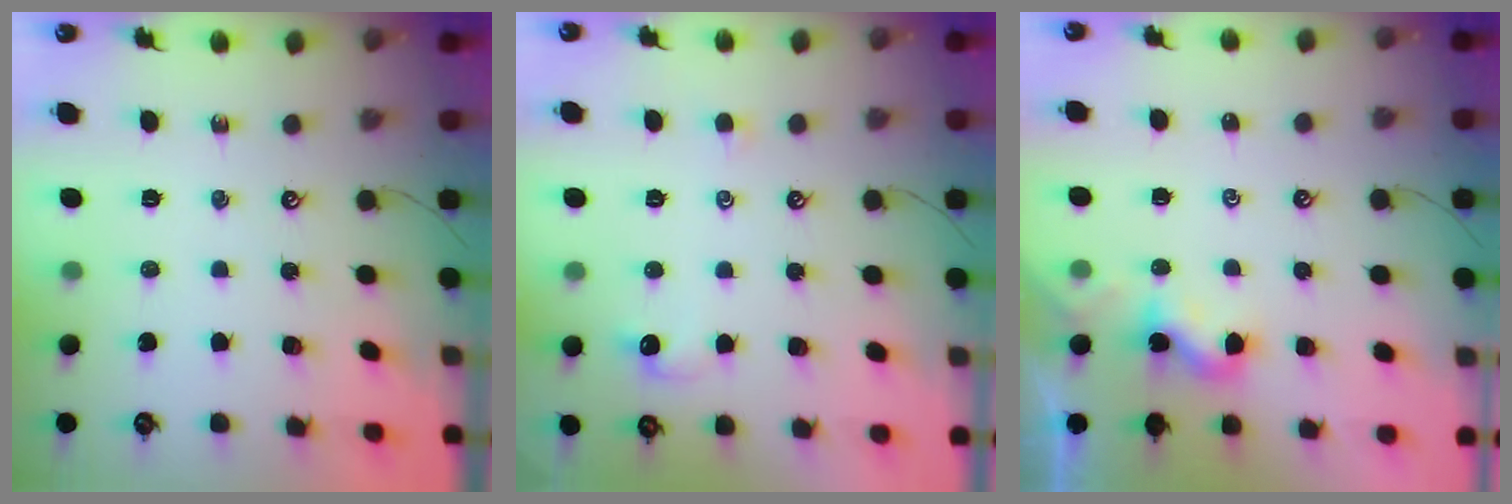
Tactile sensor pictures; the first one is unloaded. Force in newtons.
{"total": 0.7, "press": 0.5, "slide": 0.5}
{"total": 1.0, "press": 0.9, "slide": 0.5}